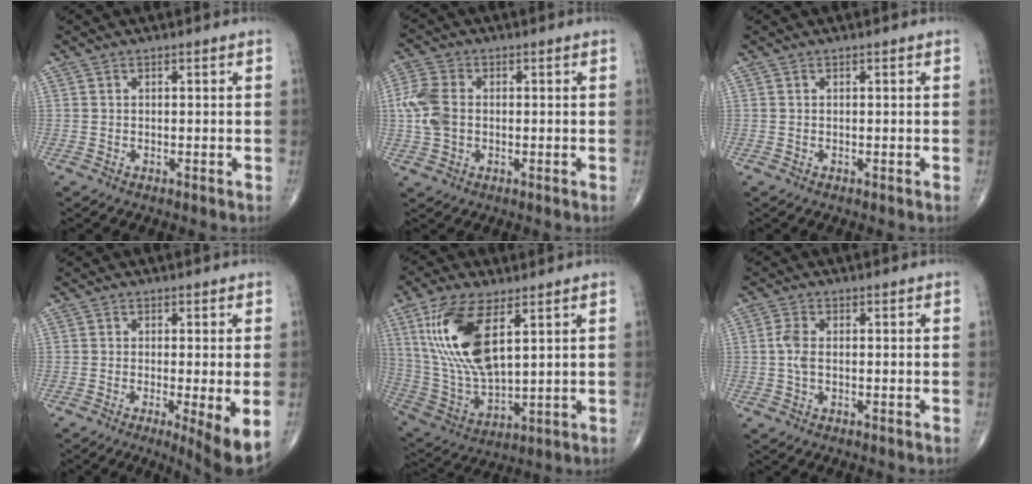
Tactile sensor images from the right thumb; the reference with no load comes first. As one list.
[{"total": 7.4, "force": [-0.1, 5.2, 5.2], "torque": [-0.126, 0.011, -0.006]}, {"total": 0.0}, {"total": 7.5, "force": [-2.3, 1.0, 7.1], "torque": [-0.110, -0.023, -0.038]}, {"total": 17.3, "force": [6.4, 7.3, 14.3], "torque": [-0.293, -0.023, 0.132]}, {"total": 2.8, "force": [-0.1, 1.4, 2.5], "torque": [-0.063, 0.004, -0.006]}]